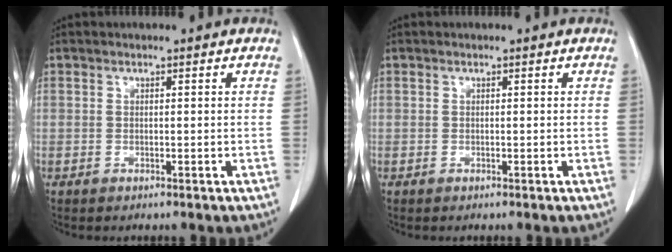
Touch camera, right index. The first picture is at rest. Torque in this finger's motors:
{"motor_torque": [-0.01, 0.01, 0.00, 0.00]}